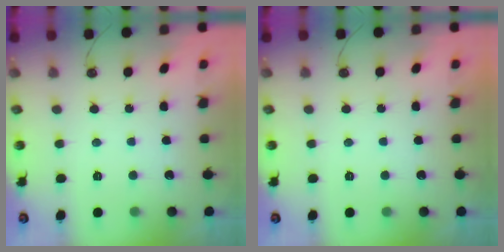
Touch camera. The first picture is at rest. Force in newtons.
{"total": 0.0}